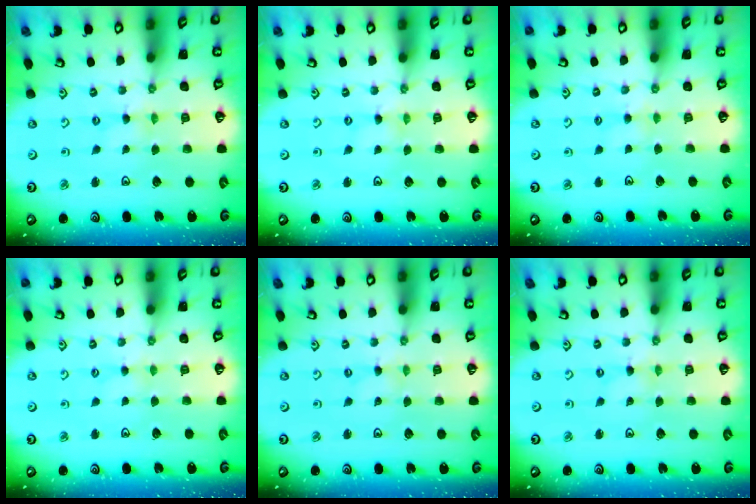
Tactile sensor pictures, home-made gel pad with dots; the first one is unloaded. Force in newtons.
{"total": 0.0}
{"total": 2.5, "press": 2.5, "slide": 0.3}
{"total": 1.7, "press": 1.7, "slide": 0.2}
{"total": 0.0}
{"total": 0.6, "press": 0.6, "slide": 0.1}